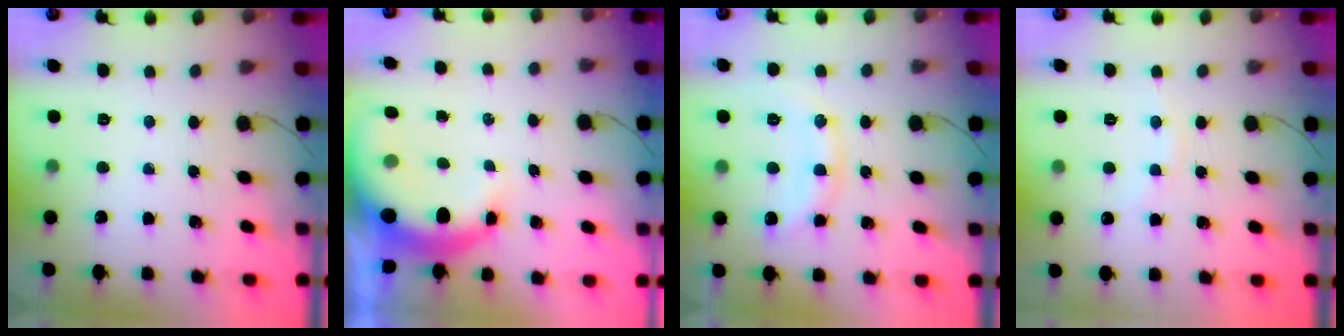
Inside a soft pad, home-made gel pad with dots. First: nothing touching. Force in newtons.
{"total": 7.9, "press": 7.8, "slide": 1.3}
{"total": 11.4, "press": 11.4, "slide": 0.4}
{"total": 4.8, "press": 4.6, "slide": 1.4}